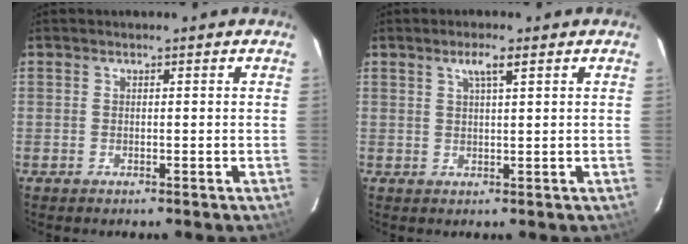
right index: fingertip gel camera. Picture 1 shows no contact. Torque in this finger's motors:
{"motor_torque": [0.05, 0.00, 0.03, 0.03]}